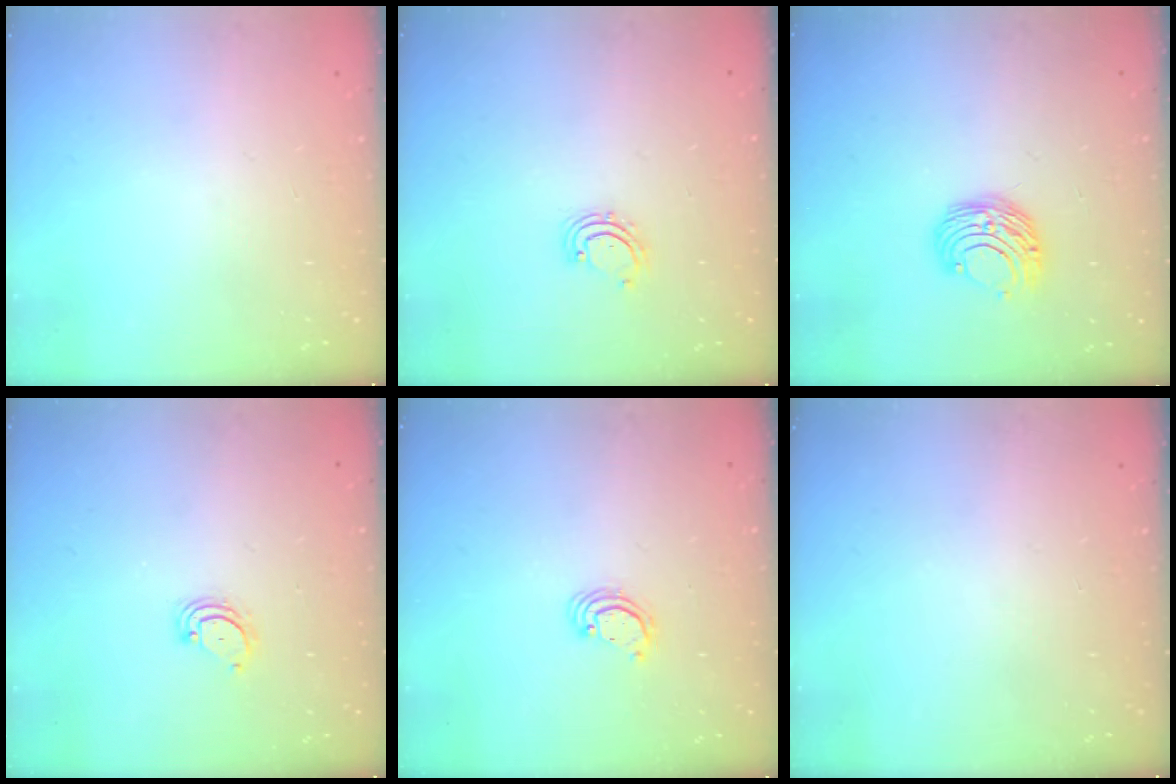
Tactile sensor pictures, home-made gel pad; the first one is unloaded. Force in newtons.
{"total": 2.9, "press": 2.9, "slide": 0.4}
{"total": 9.0, "press": 9.0, "slide": 0.4}
{"total": 2.3, "press": 2.3, "slide": 0.2}
{"total": 2.2, "press": 2.2, "slide": 0.1}
{"total": 0.0}